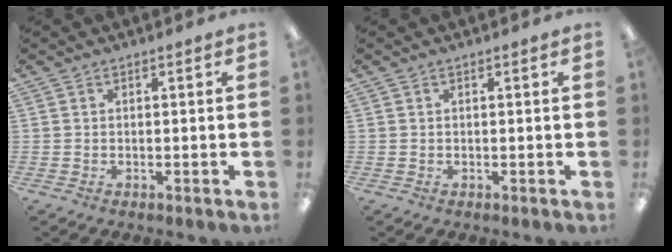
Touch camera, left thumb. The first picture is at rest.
{"total": 0.0}